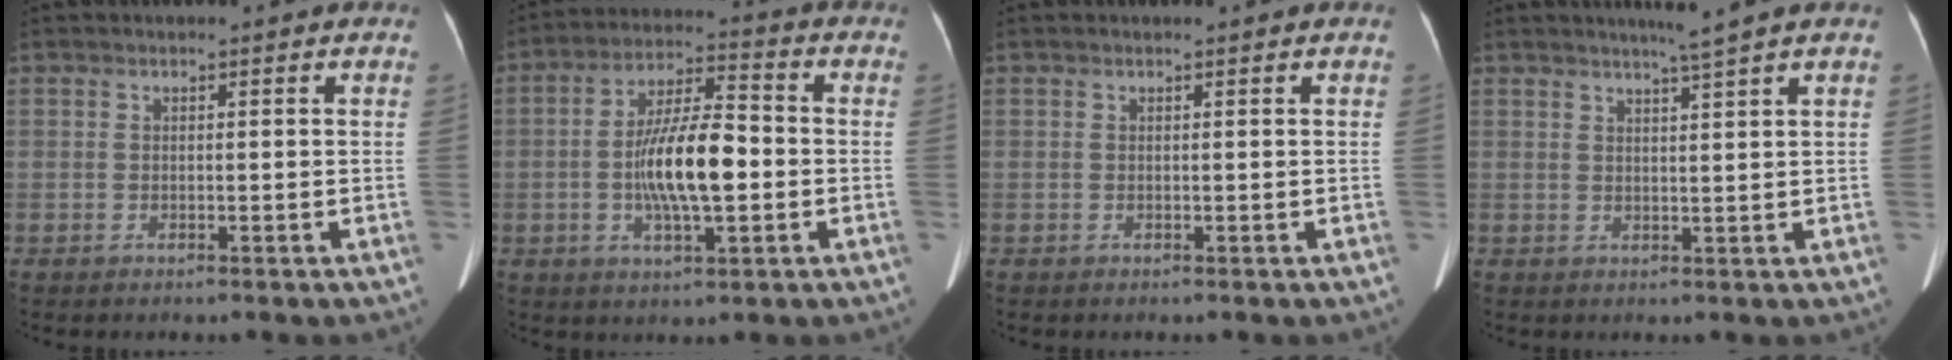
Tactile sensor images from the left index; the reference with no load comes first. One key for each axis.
{"total": 11.6, "fx": -1.8, "fy": 3.0, "fz": 11.1, "tx": -0.212, "ty": 0.008, "tz": -0.029}
{"total": 0.0}
{"total": 3.0, "fx": 2.3, "fy": -1.2, "fz": 1.4, "tx": -0.024, "ty": -0.009, "tz": 0.043}